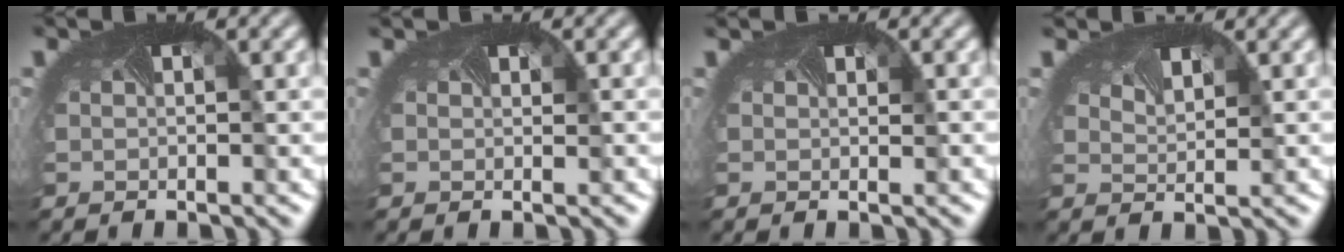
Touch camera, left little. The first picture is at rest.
{"total": 0.0}
{"total": 0.5, "force": [0.5, 0.1, 0.2], "torque": [-0.004, 0.000, 0.002]}
{"total": 1.7, "force": [1.7, 0.5, 0.1], "torque": [-0.012, -0.005, 0.022]}